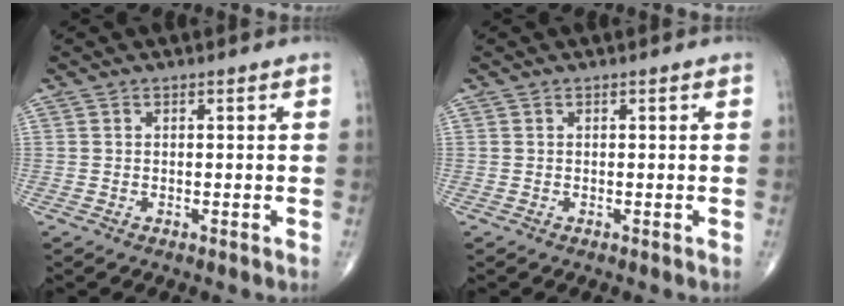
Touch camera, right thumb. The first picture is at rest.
{"total": 0.0}